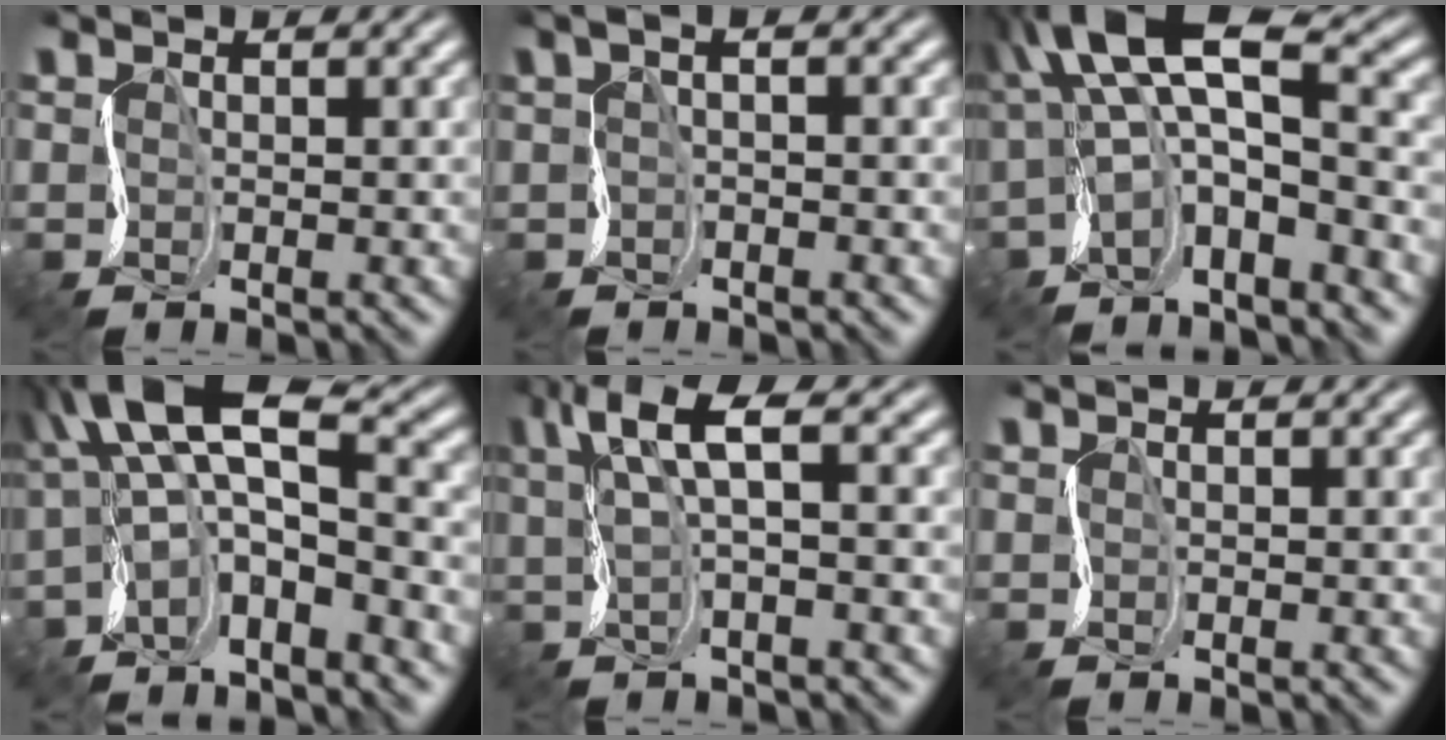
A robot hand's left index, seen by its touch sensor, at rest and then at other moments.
{"total": 2.2, "force": [0.6, 0.9, 1.9], "torque": [-0.035, 0.015, 0.000]}
{"total": 7.8, "force": [0.0, 2.6, 7.4], "torque": [-0.130, 0.016, -0.015]}
{"total": 7.4, "force": [-0.8, 2.5, 6.9], "torque": [-0.120, 0.019, -0.032]}
{"total": 4.9, "force": [1.6, 1.2, 4.5], "torque": [-0.089, 0.015, 0.030]}
{"total": 0.0}